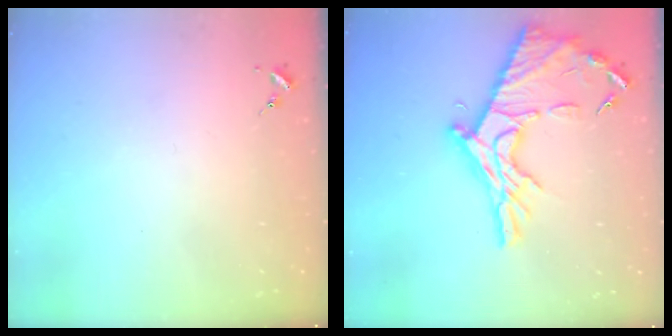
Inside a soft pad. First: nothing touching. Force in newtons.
{"total": 20.1, "press": 20.1, "slide": 1.5}